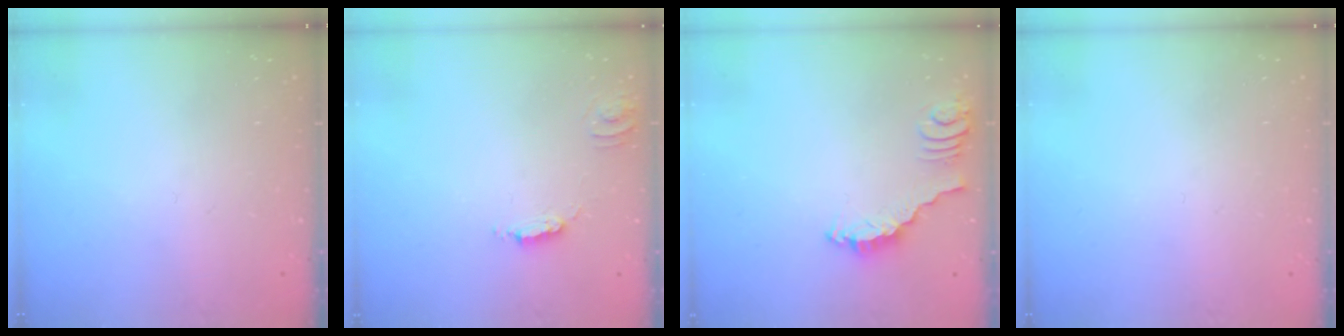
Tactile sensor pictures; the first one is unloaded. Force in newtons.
{"total": 2.5, "press": 2.5, "slide": 0.1}
{"total": 2.3, "press": 2.3, "slide": 0.1}
{"total": 0.0}